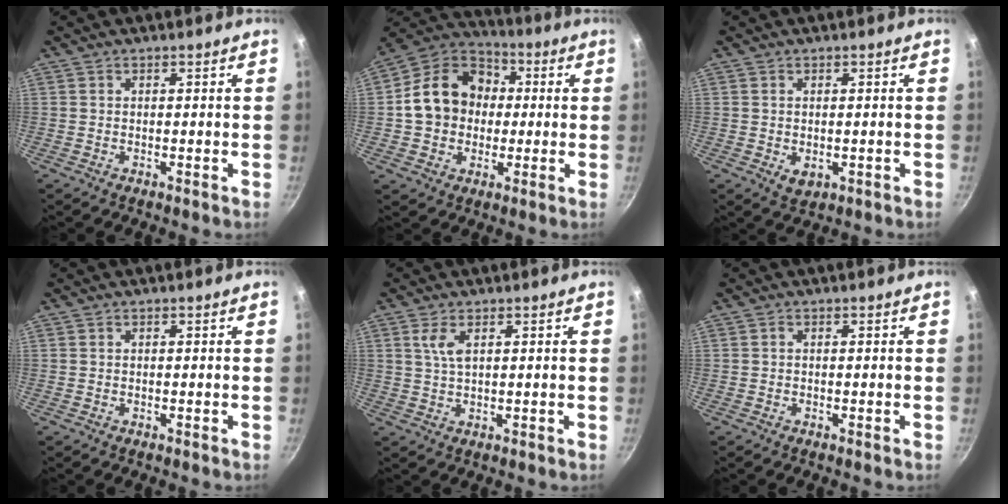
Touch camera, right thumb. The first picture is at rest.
{"total": 16.0, "force": [0.9, 13.2, 9.0], "torque": [-0.120, 0.032, 0.003]}
{"total": 2.6, "force": [-0.3, 1.7, 1.9], "torque": [-0.031, -0.009, 0.002]}
{"total": 0.0}
{"total": 3.5, "force": [1.3, 1.4, 2.9], "torque": [-0.059, -0.004, 0.029]}
{"total": 0.0}